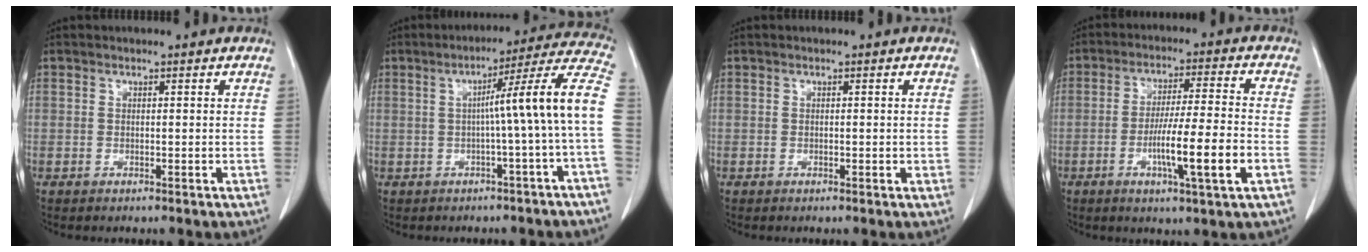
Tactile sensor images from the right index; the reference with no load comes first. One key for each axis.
{"total": 12.0, "fx": -0.7, "fy": -2.0, "fz": 11.8, "tx": -0.147, "ty": 0.026, "tz": -0.016}
{"total": 1.0, "fx": -0.1, "fy": 0.4, "fz": 0.9, "tx": -0.014, "ty": 0.001, "tz": -0.001}
{"total": 12.9, "fx": -4.1, "fy": 0.0, "fz": 12.3, "tx": -0.212, "ty": -0.005, "tz": -0.071}